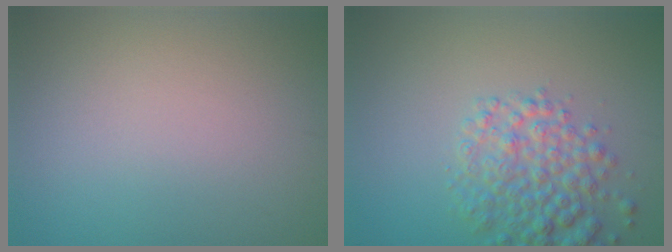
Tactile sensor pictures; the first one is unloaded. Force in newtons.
{"total": 4.7, "press": 4.7, "slide": 0.3}